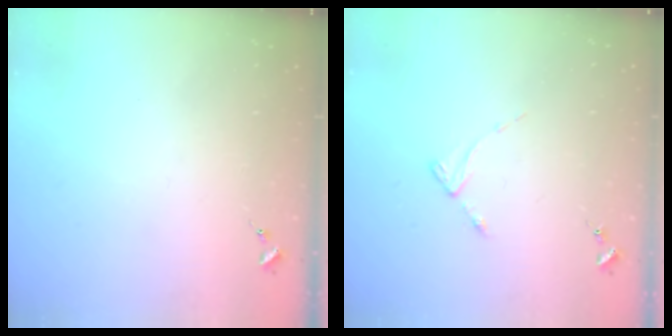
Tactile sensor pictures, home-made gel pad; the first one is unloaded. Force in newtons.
{"total": 2.8, "press": 2.8, "slide": 0.3}